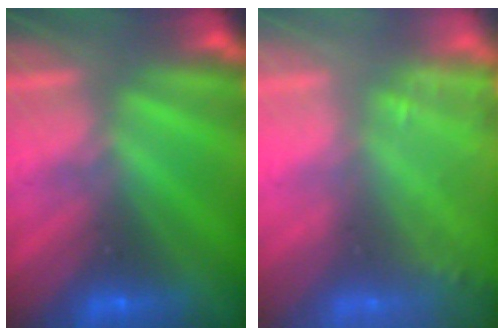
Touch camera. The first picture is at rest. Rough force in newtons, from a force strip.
{"total": 1.4}